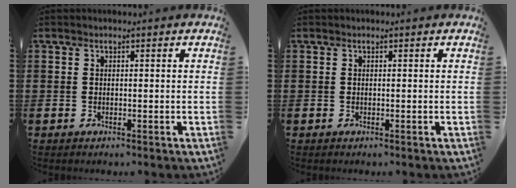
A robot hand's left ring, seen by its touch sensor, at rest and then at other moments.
{"total": 0.0}